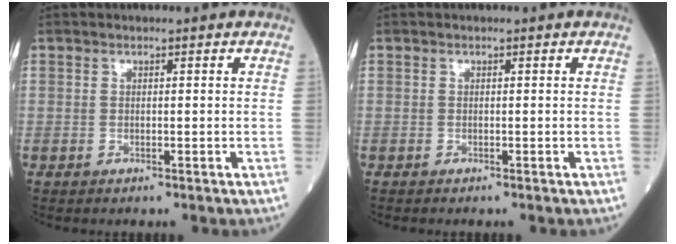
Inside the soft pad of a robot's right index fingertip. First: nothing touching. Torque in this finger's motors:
{"motor_torque": [-0.04, -0.05, -0.02, 0.00]}